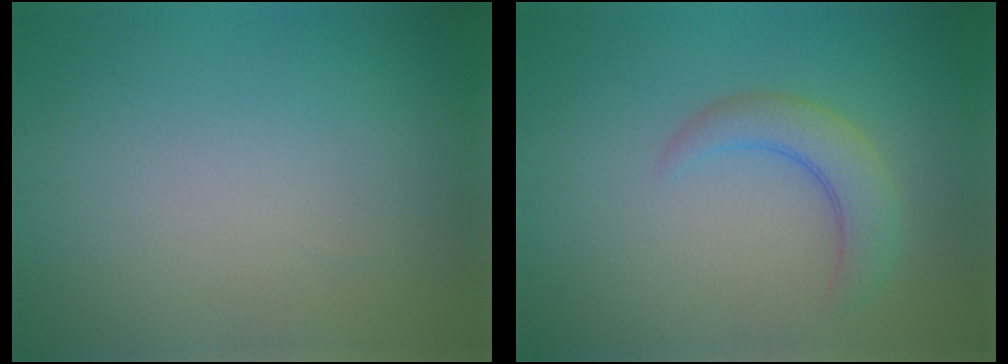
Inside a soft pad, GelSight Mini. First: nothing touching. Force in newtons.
{"total": 3.3, "press": 3.3, "slide": 0.3}